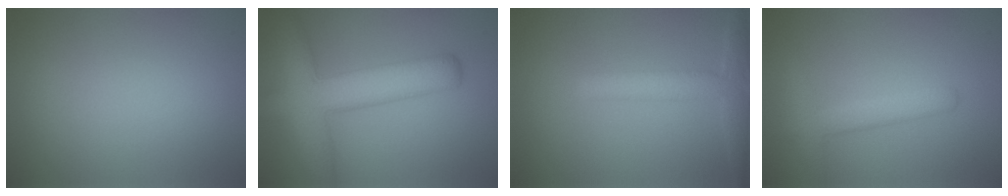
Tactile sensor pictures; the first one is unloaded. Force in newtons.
{"total": 7.9, "press": 7.9, "slide": 0.3}
{"total": 3.5, "press": 3.5, "slide": 0.2}
{"total": 2.7, "press": 2.7, "slide": 0.1}